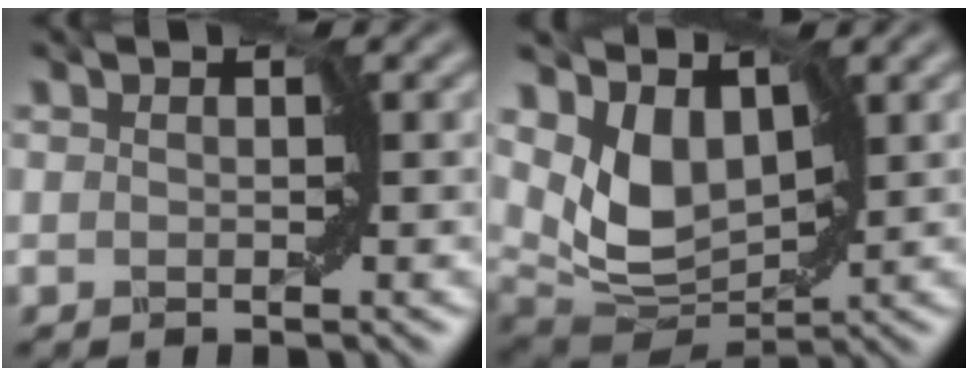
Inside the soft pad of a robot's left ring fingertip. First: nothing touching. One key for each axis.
{"total": 4.7, "fx": 2.0, "fy": 3.2, "fz": 2.8, "tx": -0.068, "ty": -0.021, "tz": 0.040}